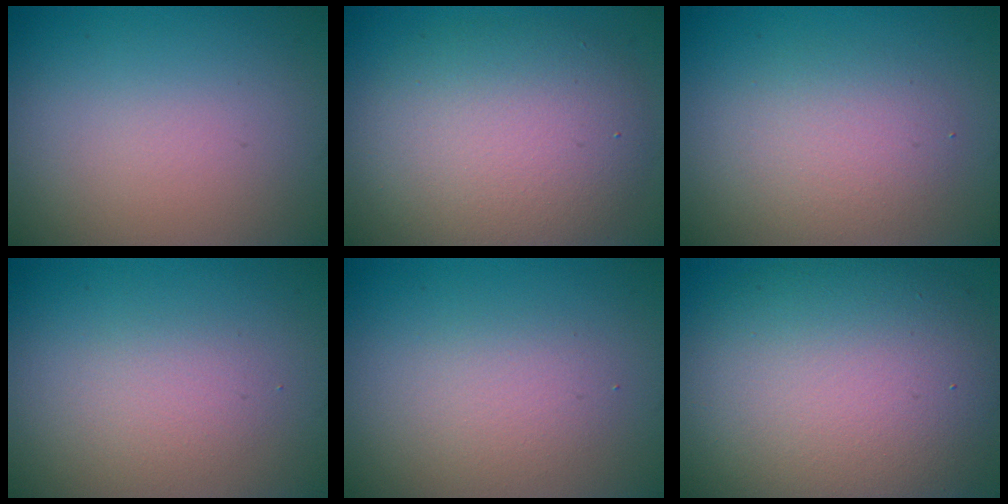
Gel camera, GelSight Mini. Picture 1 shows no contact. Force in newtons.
{"total": 7.3, "press": 7.3, "slide": 0.3}
{"total": 3.0, "press": 3.0, "slide": 0.2}
{"total": 1.8, "press": 1.8, "slide": 0.0}
{"total": 2.0, "press": 2.0, "slide": 0.1}
{"total": 12.3, "press": 12.3, "slide": 0.6}